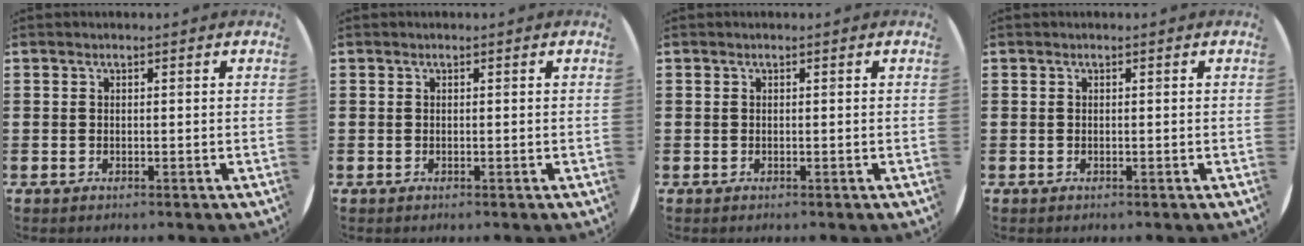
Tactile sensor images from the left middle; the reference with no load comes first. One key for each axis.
{"total": 0.0}
{"total": 0.0}
{"total": 0.0}